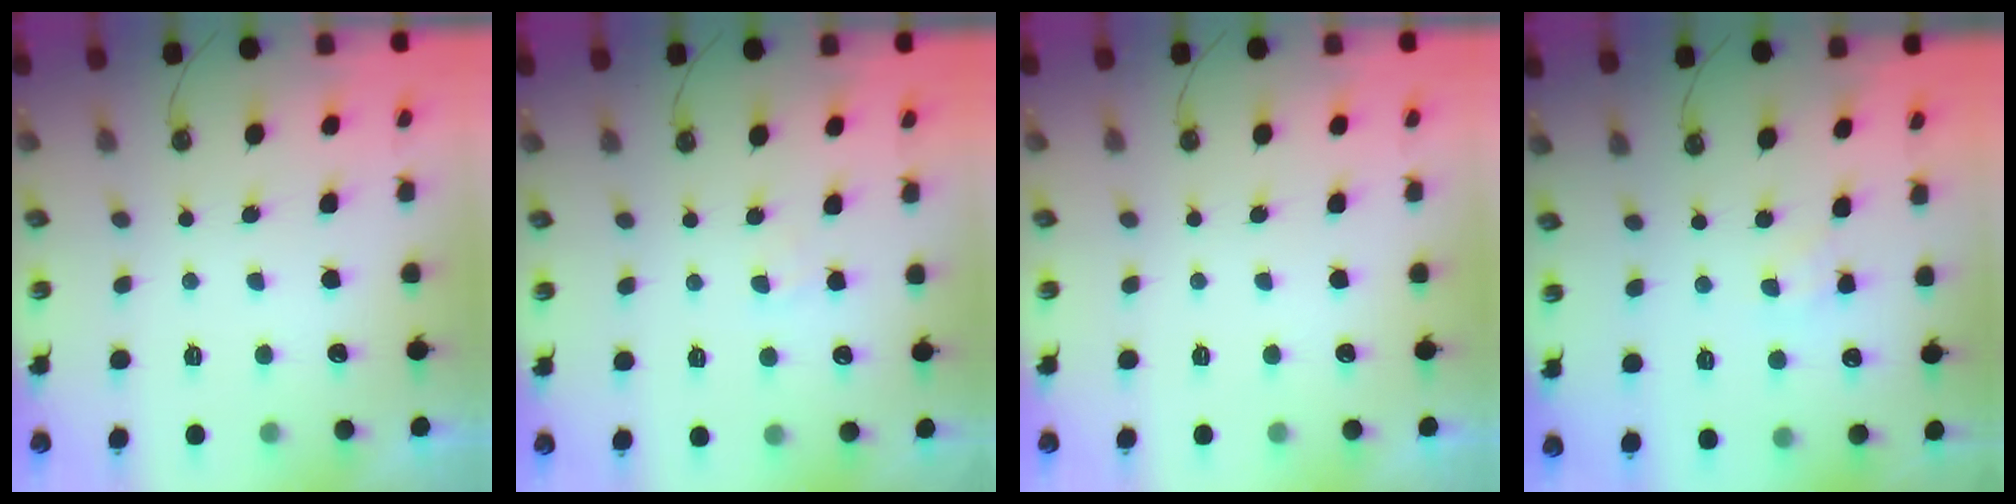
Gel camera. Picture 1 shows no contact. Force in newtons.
{"total": 2.7, "press": 2.7, "slide": 0.4}
{"total": 0.0}
{"total": 1.4, "press": 1.4, "slide": 0.2}